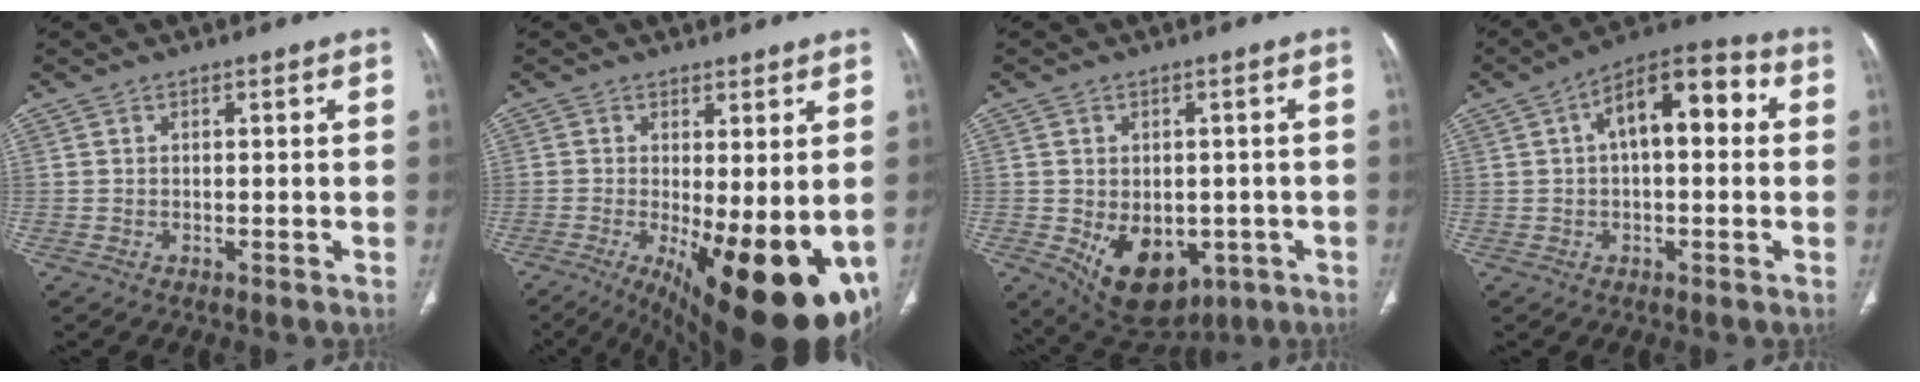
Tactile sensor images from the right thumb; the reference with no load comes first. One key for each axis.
{"total": 20.7, "fx": -5.7, "fy": 7.2, "fz": 18.5, "tx": -0.216, "ty": -0.032, "tz": -0.062}
{"total": 13.3, "fx": -4.1, "fy": 9.1, "fz": 8.9, "tx": -0.109, "ty": -0.002, "tz": -0.035}
{"total": 12.4, "fx": 2.4, "fy": 6.0, "fz": 10.6, "tx": -0.143, "ty": 0.037, "tz": 0.027}